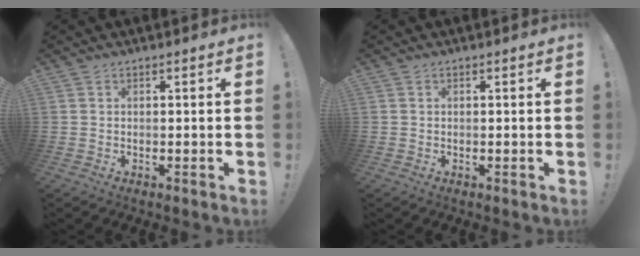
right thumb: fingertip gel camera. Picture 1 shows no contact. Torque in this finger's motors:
{"motor_torque": [0.04, -0.02, -0.46, -0.63, 0.06]}